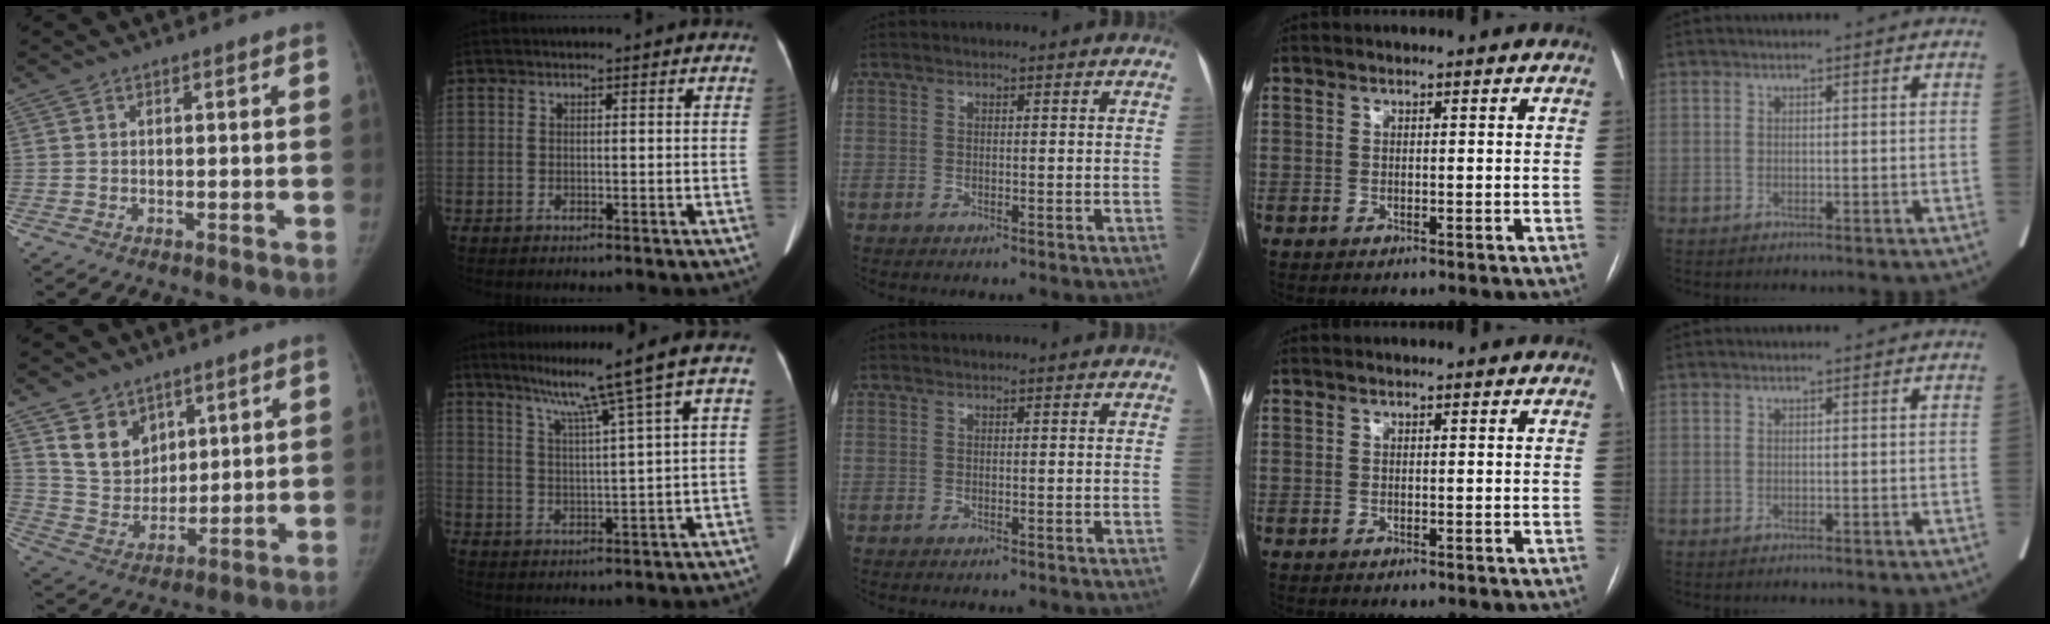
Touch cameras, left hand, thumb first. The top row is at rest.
{"thumb": {"total": 10.2, "force": [5.8, 7.5, 3.8], "torque": [-0.036, -0.044, 0.120]}, "index": {"total": 9.1, "force": [5.9, -2.9, 6.3], "torque": [-0.098, -0.001, 0.097]}}